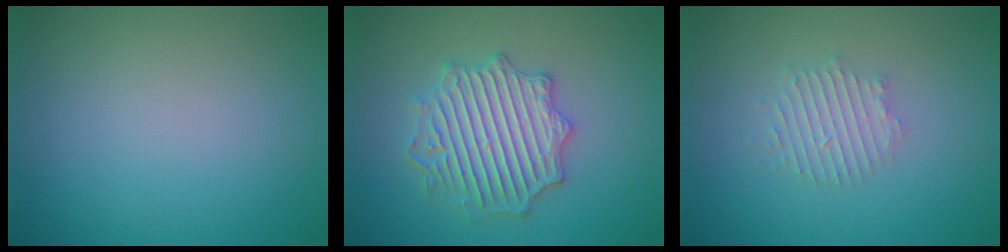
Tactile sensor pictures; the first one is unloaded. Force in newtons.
{"total": 4.7, "press": 4.6, "slide": 0.9}
{"total": 2.1, "press": 2.1, "slide": 0.4}